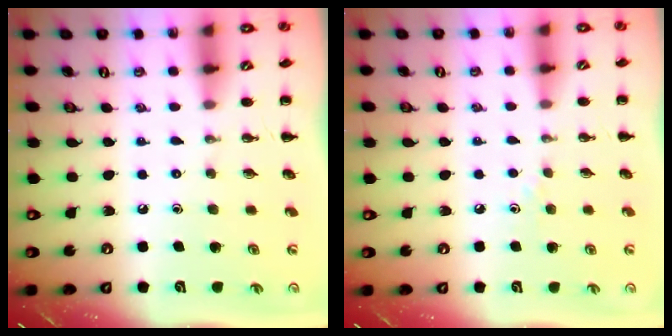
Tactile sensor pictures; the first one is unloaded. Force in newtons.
{"total": 2.7, "press": 2.5, "slide": 1.0}